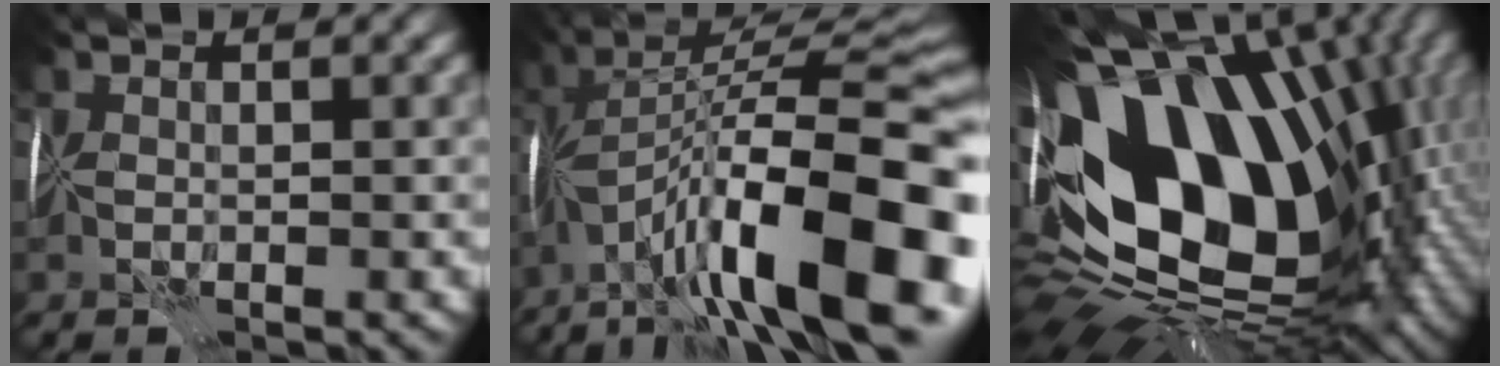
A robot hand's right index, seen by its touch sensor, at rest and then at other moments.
{"total": 16.5, "force": [-6.6, 4.9, 14.3], "torque": [-0.208, 0.035, -0.123]}
{"total": 18.5, "force": [0.9, 11.9, 14.1], "torque": [-0.274, -0.041, 0.039]}